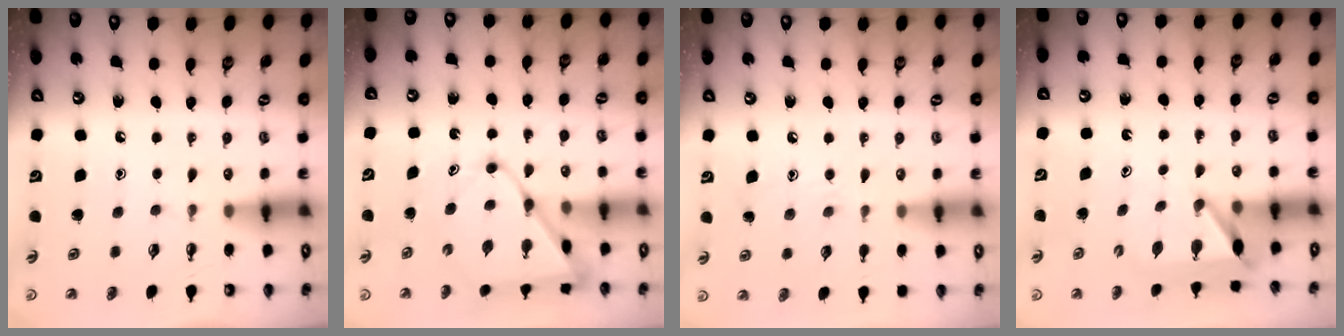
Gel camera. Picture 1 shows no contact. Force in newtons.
{"total": 12.5, "press": 12.5, "slide": 1.1}
{"total": 7.5, "press": 7.5, "slide": 0.4}
{"total": 6.0, "press": 6.0, "slide": 0.4}